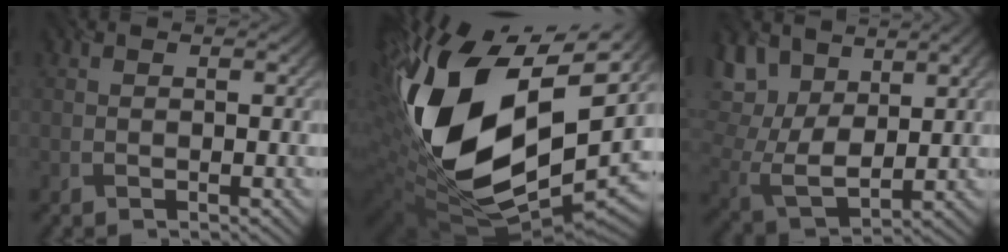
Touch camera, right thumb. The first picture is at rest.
{"total": 20.9, "force": [3.6, 12.1, 16.7], "torque": [-0.377, -0.015, 0.074]}
{"total": 9.7, "force": [5.2, 5.2, 6.3], "torque": [-0.165, 0.007, 0.099]}